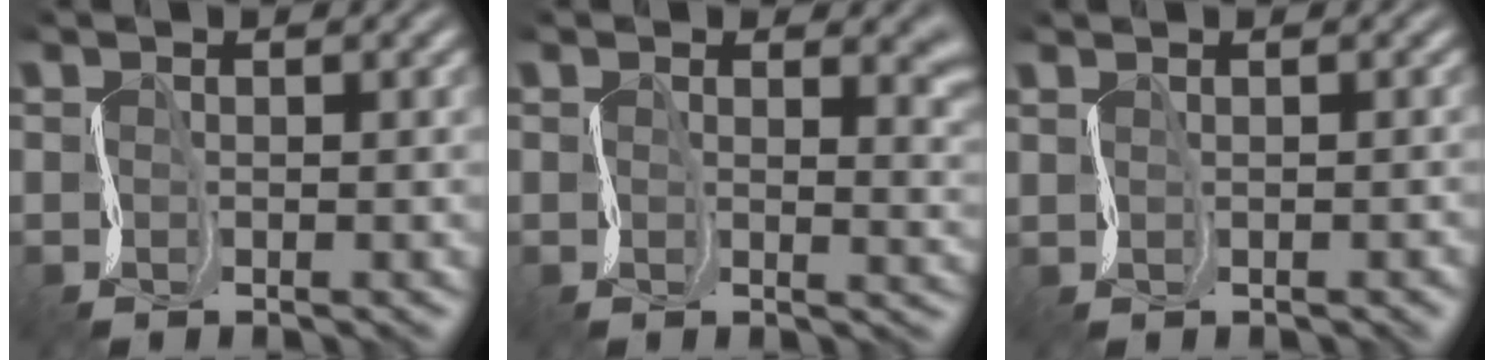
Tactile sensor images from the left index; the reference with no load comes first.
{"total": 4.5, "force": [1.3, 2.9, 3.2], "torque": [-0.026, -0.006, 0.017]}
{"total": 0.5, "force": [0.4, 0.3, -0.1], "torque": [0.015, 0.005, 0.010]}